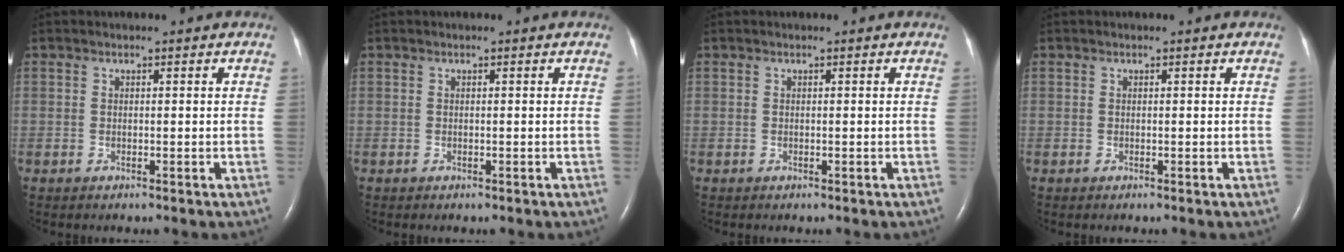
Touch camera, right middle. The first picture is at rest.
{"total": 0.0}
{"total": 0.0}
{"total": 0.0}